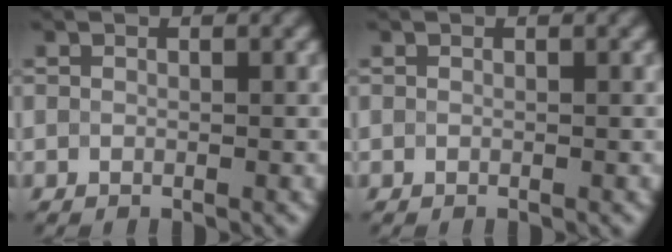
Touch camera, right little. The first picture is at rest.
{"total": 0.0}